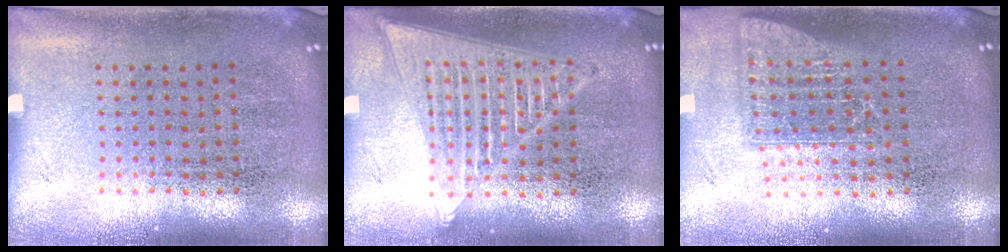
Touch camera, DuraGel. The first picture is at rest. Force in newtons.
{"total": 2.0, "press": 2.0, "slide": 0.2}
{"total": 1.6, "press": 1.2, "slide": 1.0}